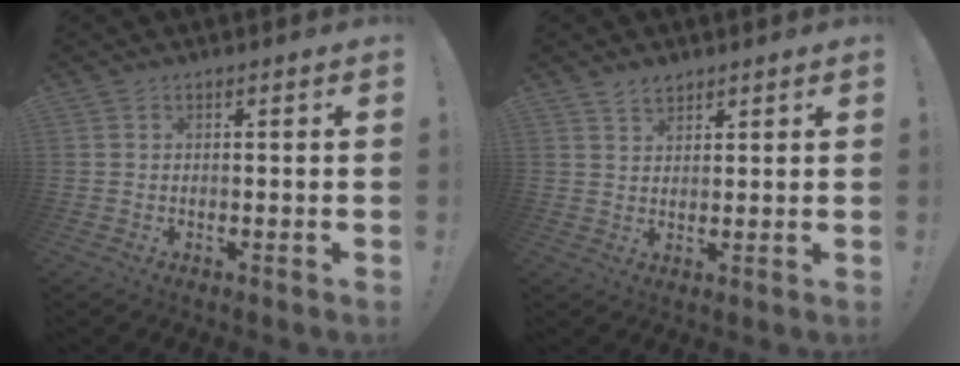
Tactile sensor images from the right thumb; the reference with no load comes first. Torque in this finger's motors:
{"motor_torque": [-0.45, 0.53, 0.16, 0.00, -0.02]}